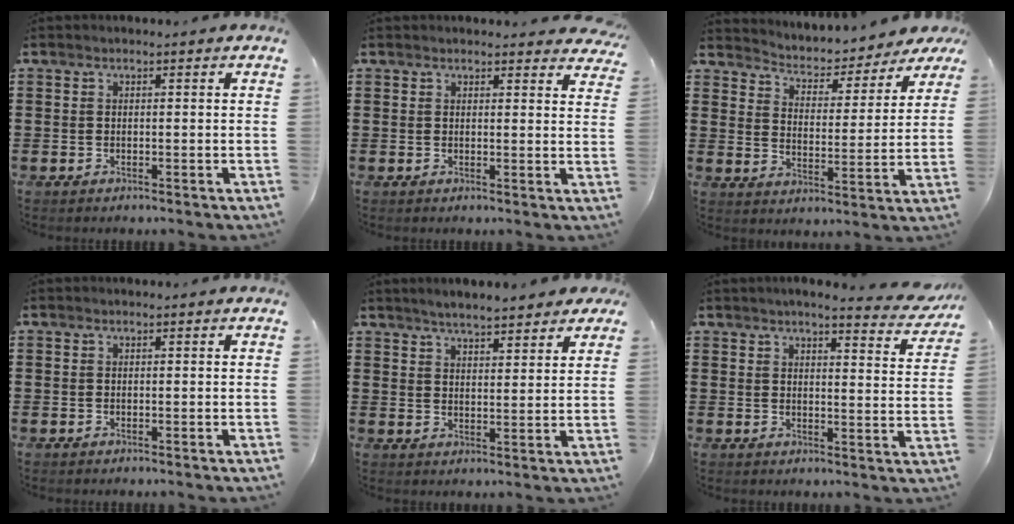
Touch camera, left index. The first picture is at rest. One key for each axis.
{"total": 1.9, "fx": 1.8, "fy": 0.3, "fz": 0.3, "tx": -0.003, "ty": -0.004, "tz": 0.033}
{"total": 2.8, "fx": 2.7, "fy": 0.4, "fz": 0.2, "tx": -0.026, "ty": -0.028, "tz": 0.036}
{"total": 0.0}
{"total": 3.9, "fx": 3.7, "fy": 0.4, "fz": 1.2, "tx": -0.037, "ty": -0.006, "tz": 0.065}
{"total": 3.9, "fx": 3.6, "fy": -0.1, "fz": 1.6, "tx": -0.038, "ty": -0.019, "tz": 0.060}